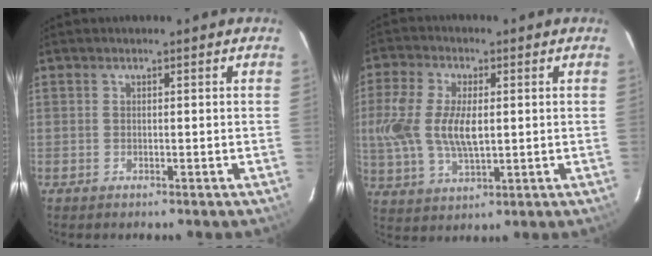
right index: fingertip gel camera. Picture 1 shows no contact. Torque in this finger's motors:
{"motor_torque": [0.87, -0.11, 0.54, 0.16]}